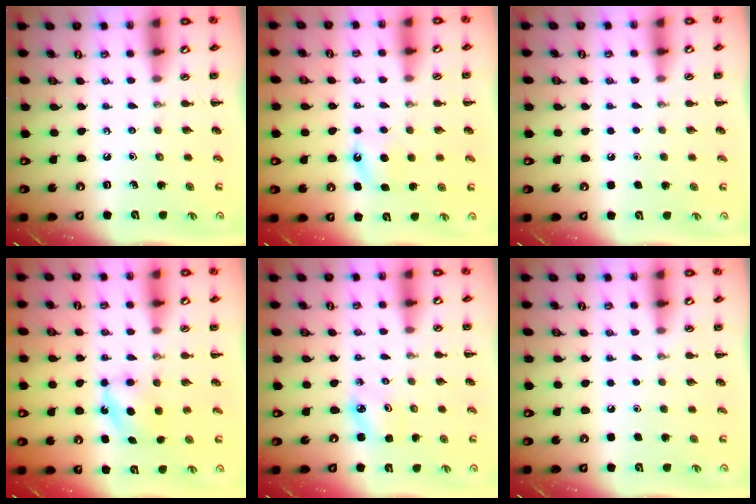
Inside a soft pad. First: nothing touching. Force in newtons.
{"total": 4.8, "press": 4.5, "slide": 1.6}
{"total": 1.6, "press": 1.6, "slide": 0.1}
{"total": 5.6, "press": 5.4, "slide": 1.5}
{"total": 2.8, "press": 2.7, "slide": 0.4}
{"total": 1.6, "press": 1.6, "slide": 0.1}